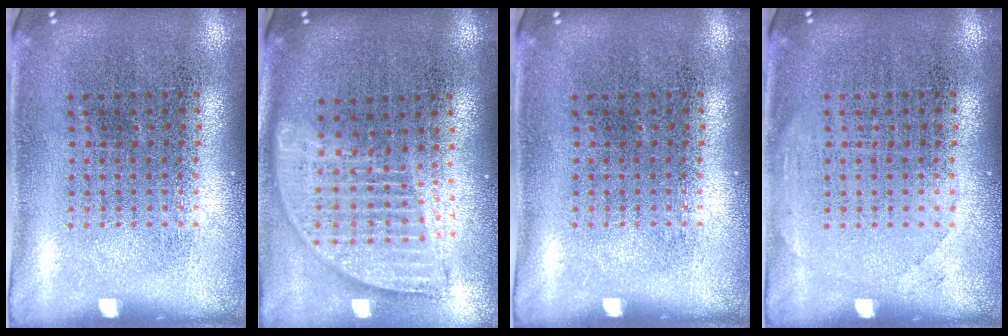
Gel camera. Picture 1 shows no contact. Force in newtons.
{"total": 1.8, "press": 1.5, "slide": 1.0}
{"total": 0.0}
{"total": 0.7, "press": 0.6, "slide": 0.1}